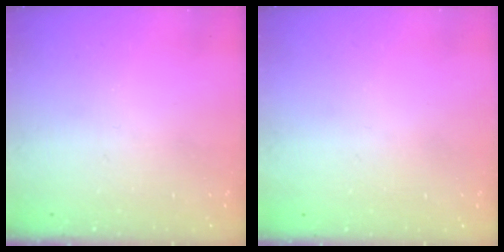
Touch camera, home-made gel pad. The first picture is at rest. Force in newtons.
{"total": 0.7, "press": 0.7, "slide": 0.3}